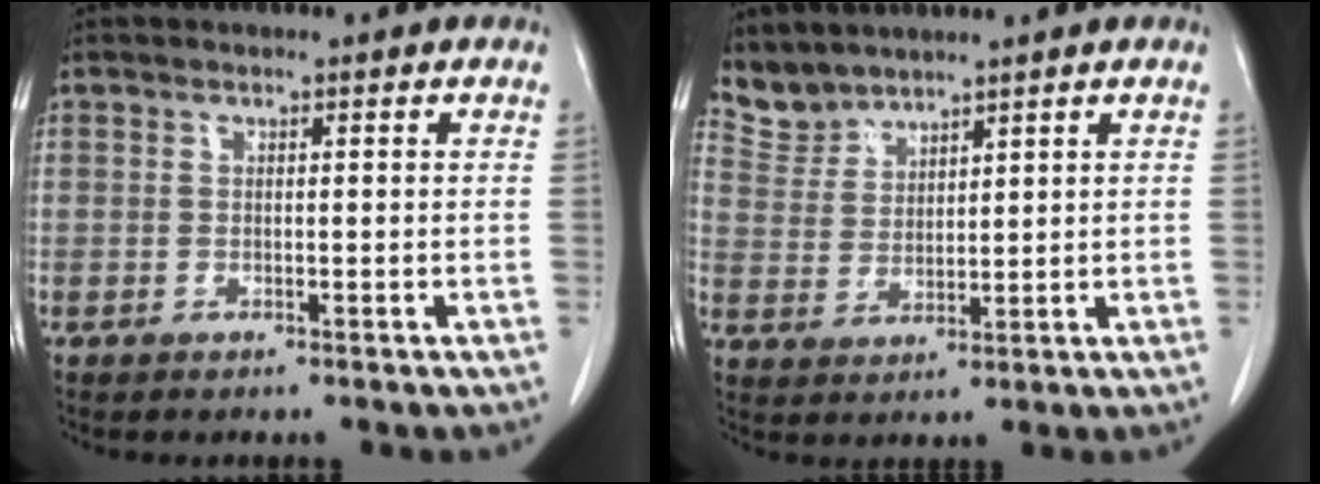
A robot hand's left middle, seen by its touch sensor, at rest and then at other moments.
{"total": 4.5, "force": [4.4, 0.9, -0.5], "torque": [0.003, 0.006, 0.101]}